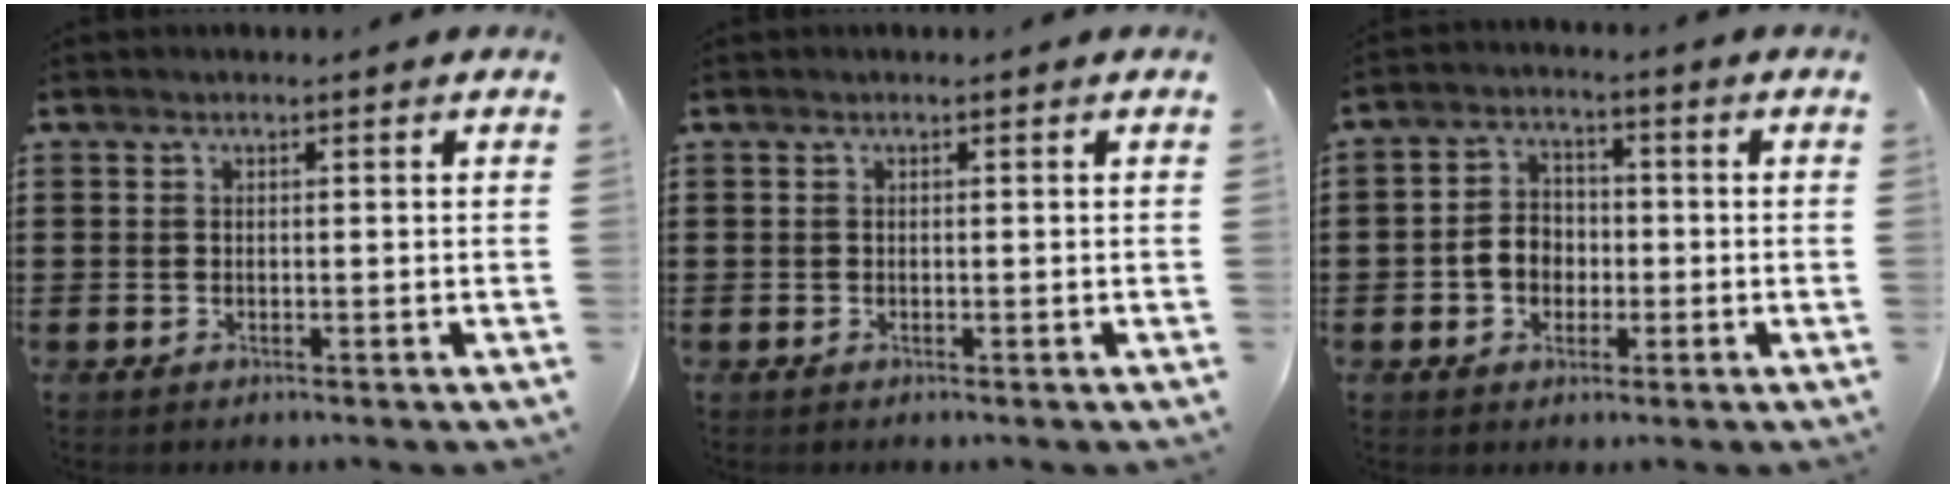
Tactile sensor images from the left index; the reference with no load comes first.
{"total": 0.0}
{"total": 4.8, "force": [-1.2, 3.8, 2.5], "torque": [-0.056, 0.012, -0.026]}